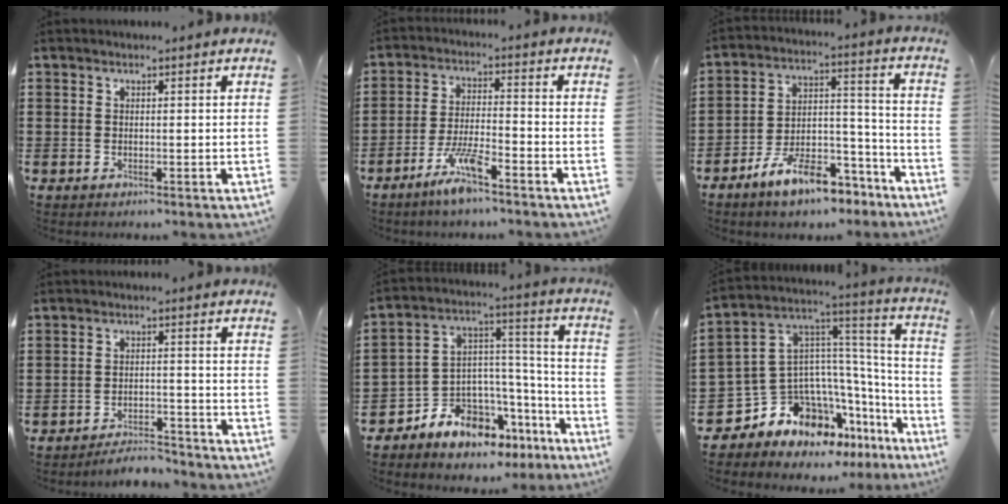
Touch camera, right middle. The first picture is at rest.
{"total": 6.9, "force": [-4.8, 1.1, 4.8], "torque": [-0.105, -0.005, -0.089]}
{"total": 10.7, "force": [-8.8, 3.1, 5.3], "torque": [-0.090, 0.037, -0.166]}
{"total": 3.8, "force": [-3.7, 0.3, 0.6], "torque": [-0.014, 0.005, -0.078]}
{"total": 6.9, "force": [-5.9, 3.4, -0.6], "torque": [-0.011, -0.007, -0.116]}
{"total": 10.9, "force": [-8.0, 6.4, 3.7], "torque": [-0.118, -0.016, -0.154]}